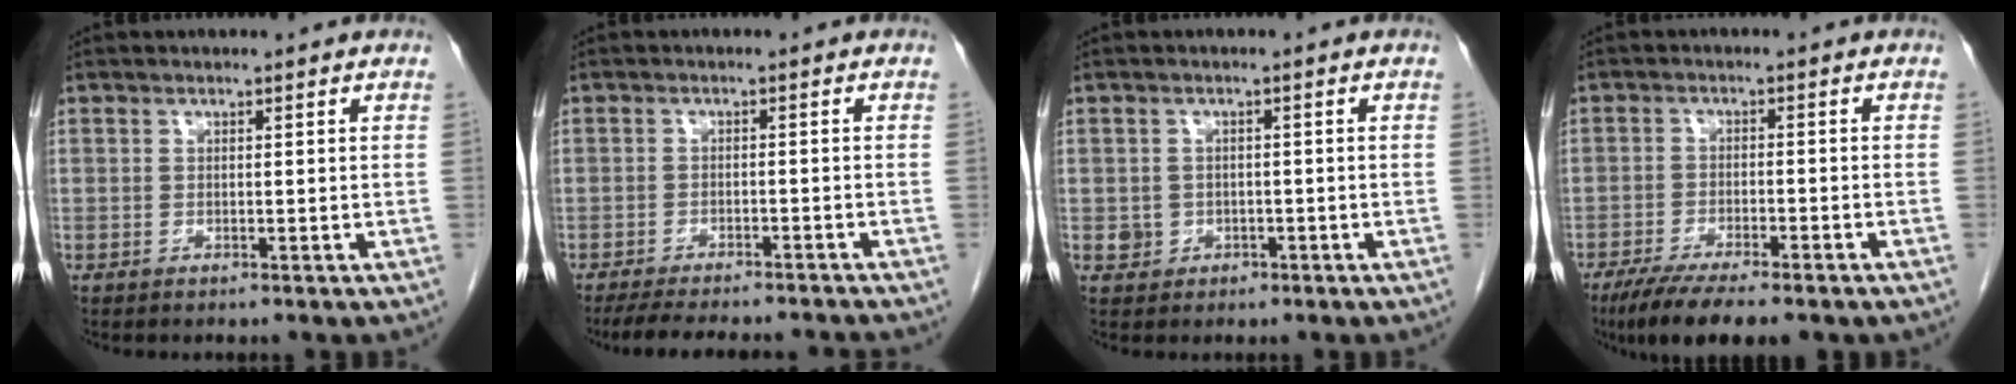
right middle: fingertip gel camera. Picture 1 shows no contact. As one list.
[{"total": 12.3, "force": [-11.3, 1.7, 4.7], "torque": [-0.074, -0.010, -0.151]}, {"total": 2.4, "force": [-0.6, 2.3, 0.4], "torque": [-0.001, 0.009, -0.002]}, {"total": 9.3, "force": [-7.0, 1.7, 5.9], "torque": [-0.094, -0.019, -0.108]}]